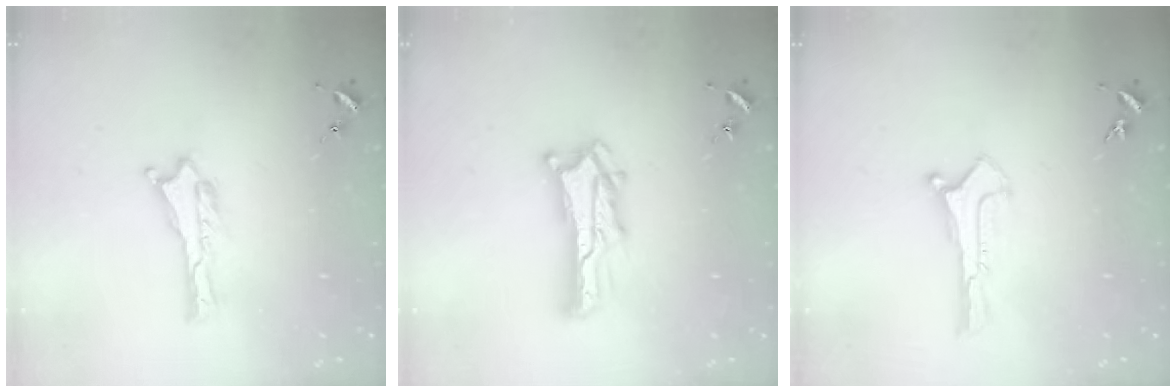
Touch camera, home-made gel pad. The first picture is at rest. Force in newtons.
{"total": 7.3, "press": 7.3, "slide": 0.7}
{"total": 0.0}